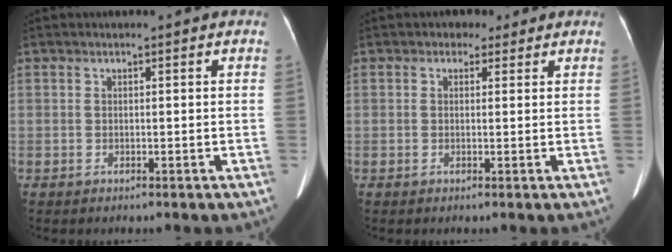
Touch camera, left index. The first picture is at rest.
{"total": 2.1, "force": [1.3, 1.6, 0.6], "torque": [-0.008, 0.007, 0.014]}